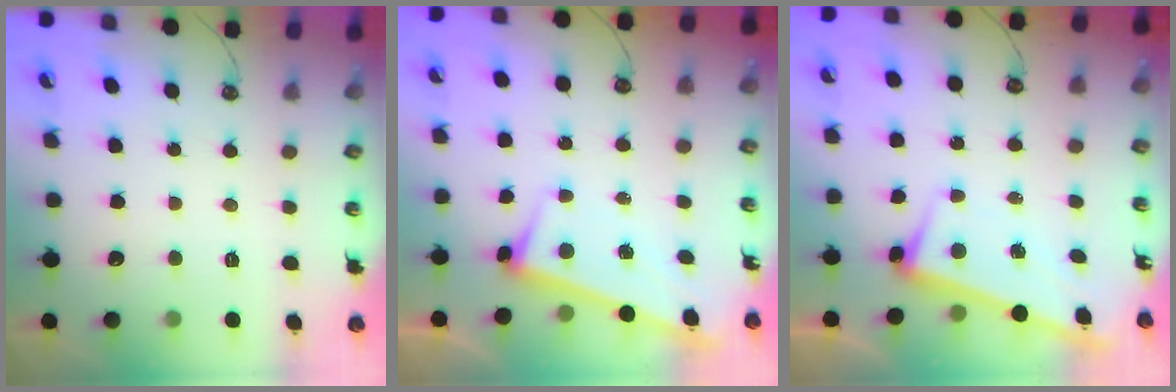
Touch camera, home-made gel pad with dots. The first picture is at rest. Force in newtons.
{"total": 2.9, "press": 2.8, "slide": 0.6}
{"total": 2.6, "press": 2.4, "slide": 0.9}